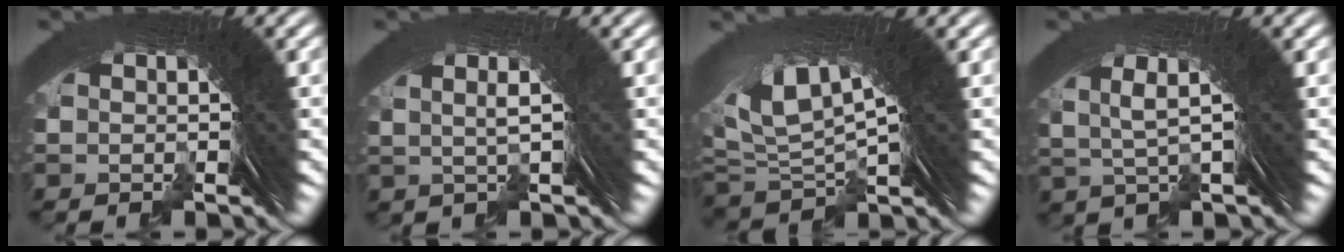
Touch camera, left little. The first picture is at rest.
{"total": 3.9, "force": [1.8, 0.1, 3.5], "torque": [-0.035, 0.018, 0.023]}
{"total": 9.0, "force": [3.3, 4.5, 7.1], "torque": [-0.148, 0.007, 0.059]}
{"total": 6.1, "force": [3.1, 1.4, 5.1], "torque": [-0.077, 0.021, 0.039]}